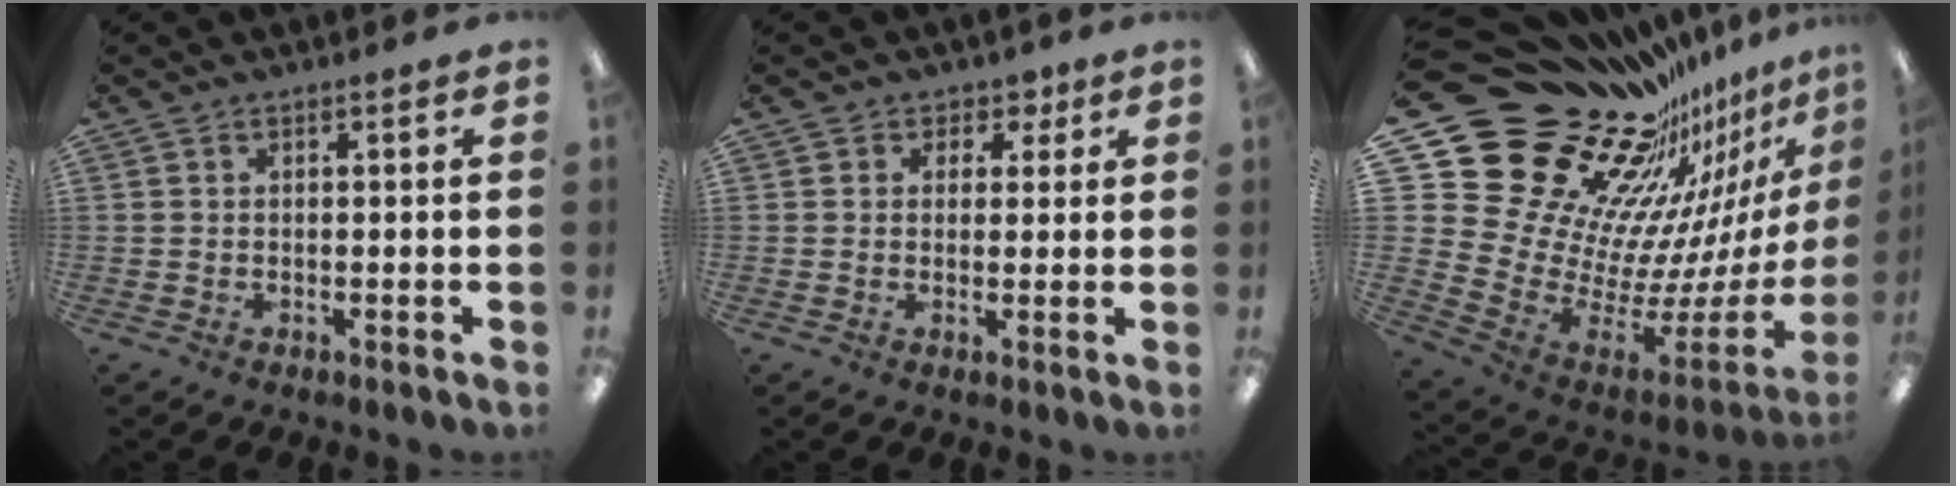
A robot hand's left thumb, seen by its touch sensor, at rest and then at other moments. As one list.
[{"total": 3.2, "force": [1.3, 2.9, 0.5], "torque": [0.007, -0.002, 0.019]}, {"total": 31.1, "force": [21.0, 18.1, 14.2], "torque": [-0.175, -0.241, 0.457]}]